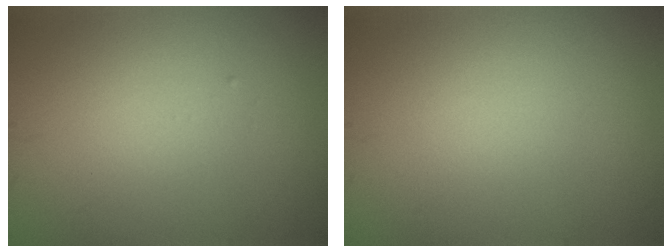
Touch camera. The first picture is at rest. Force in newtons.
{"total": 0.0}